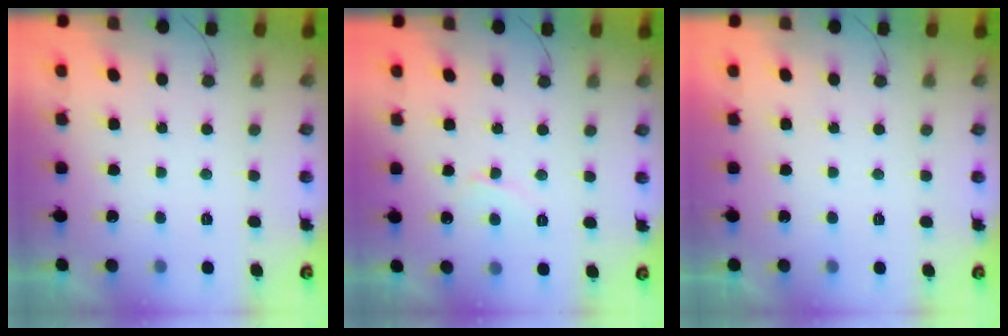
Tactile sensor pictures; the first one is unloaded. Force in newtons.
{"total": 3.7, "press": 3.7, "slide": 0.4}
{"total": 1.7, "press": 1.7, "slide": 0.1}